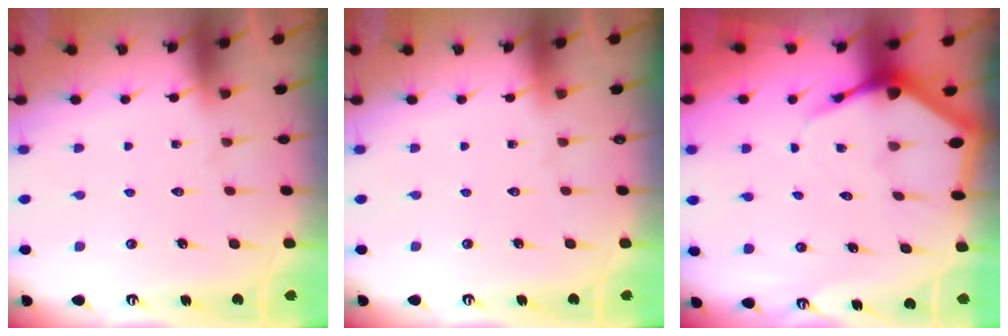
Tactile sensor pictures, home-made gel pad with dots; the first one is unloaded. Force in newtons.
{"total": 0.0}
{"total": 6.0, "press": 5.9, "slide": 0.7}